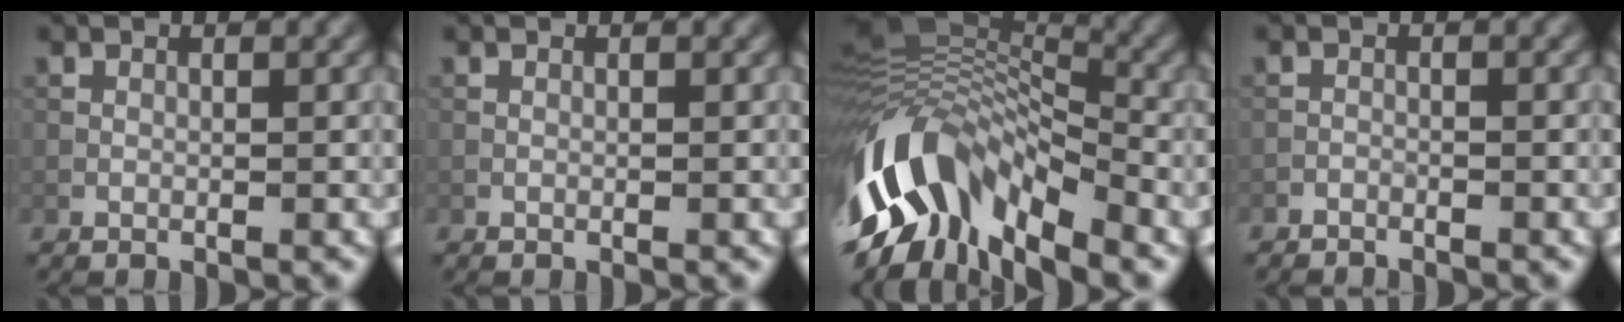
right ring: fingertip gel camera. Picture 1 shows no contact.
{"total": 0.0}
{"total": 13.4, "force": [-4.9, 7.1, 10.3], "torque": [-0.214, 0.019, -0.092]}
{"total": 1.2, "force": [-1.2, 0.2, 0.0], "torque": [0.003, 0.000, -0.026]}